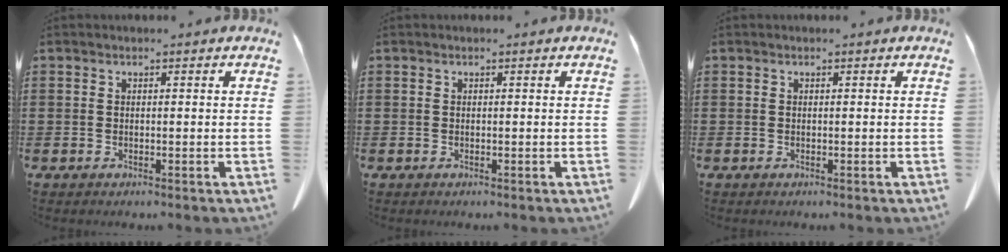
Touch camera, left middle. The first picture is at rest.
{"total": 0.0}
{"total": 0.0}